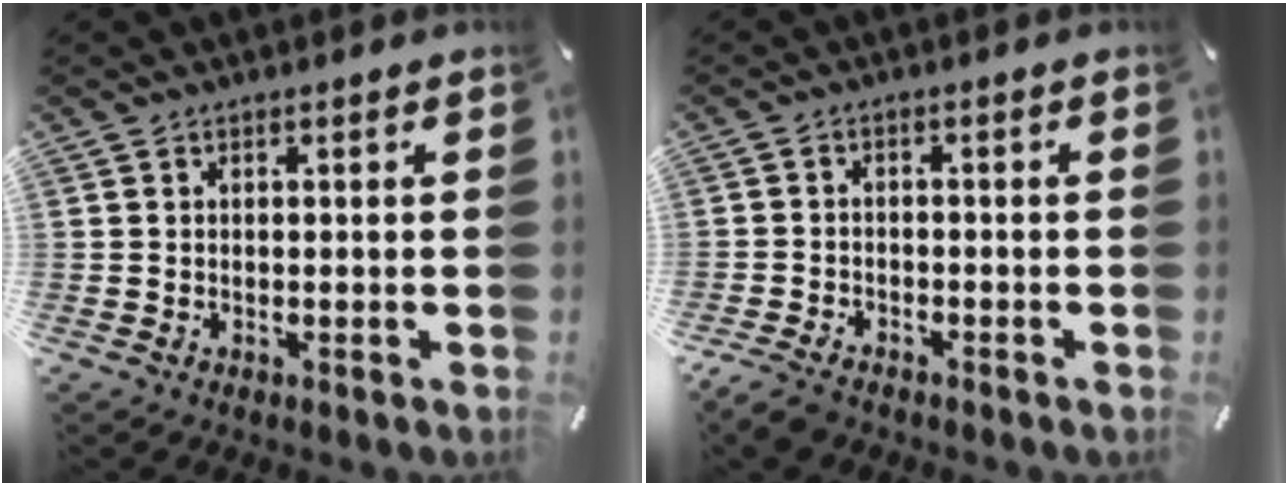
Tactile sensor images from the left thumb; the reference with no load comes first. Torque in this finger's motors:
{"motor_torque": [0.20, 0.97, 0.20, 0.17, 0.12]}